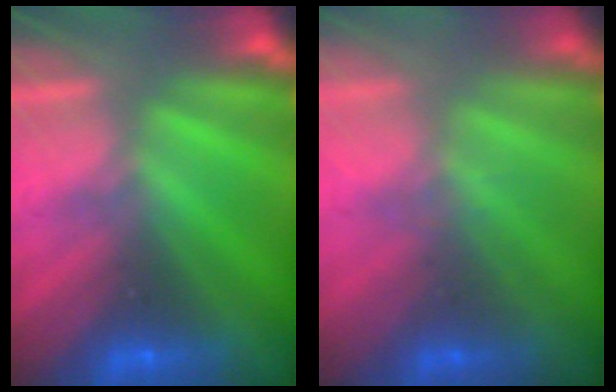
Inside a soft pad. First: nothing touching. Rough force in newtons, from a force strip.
{"total": 1.6}